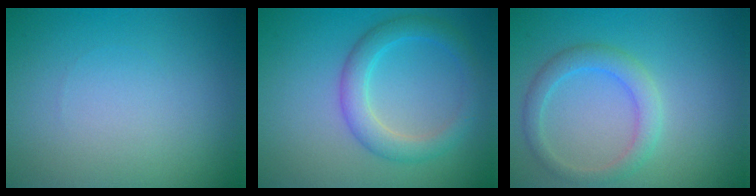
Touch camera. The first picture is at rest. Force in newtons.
{"total": 3.4, "press": 3.4, "slide": 0.1}
{"total": 2.7, "press": 2.7, "slide": 0.0}